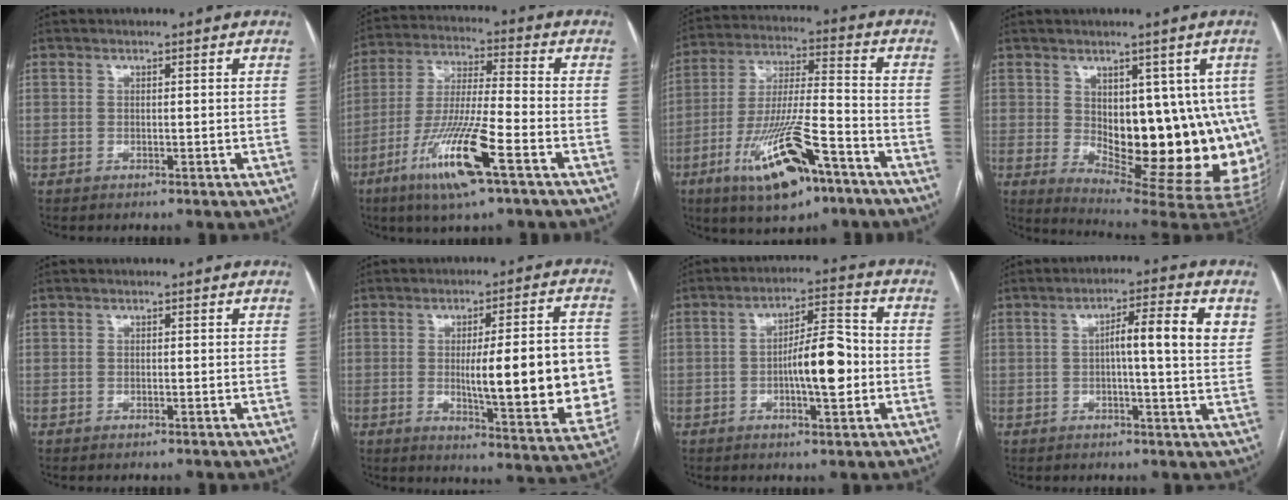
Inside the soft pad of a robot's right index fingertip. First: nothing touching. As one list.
[{"total": 14.4, "force": [-7.0, 0.7, 12.6], "torque": [-0.256, -0.023, -0.129]}, {"total": 16.7, "force": [-9.3, 3.4, 13.5], "torque": [-0.265, -0.013, -0.157]}, {"total": 17.7, "force": [0.3, 6.8, 16.4], "torque": [-0.155, -0.004, 0.024]}, {"total": 0.0}, {"total": 18.5, "force": [-1.0, 3.6, 18.1], "torque": [-0.217, 0.004, -0.001]}, {"total": 9.0, "force": [-1.4, 2.1, 8.6], "torque": [-0.142, 0.014, -0.022]}, {"total": 8.6, "force": [1.9, 0.6, 8.3], "torque": [-0.124, 0.013, 0.023]}]